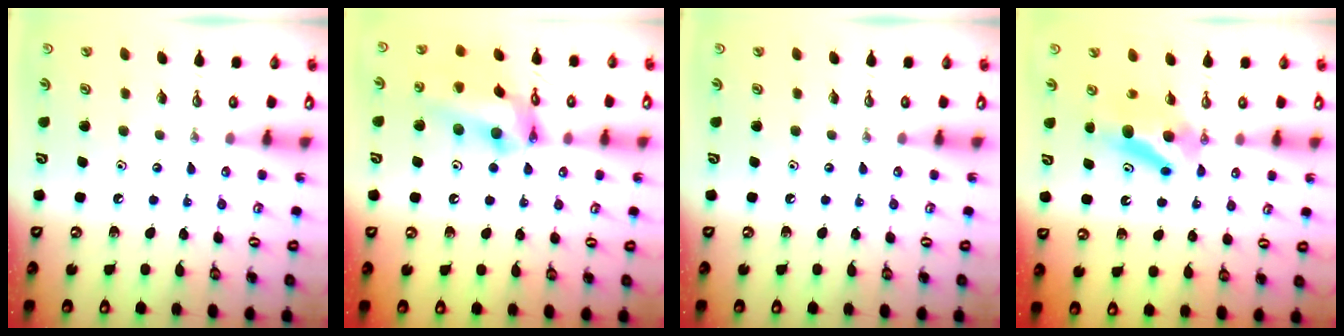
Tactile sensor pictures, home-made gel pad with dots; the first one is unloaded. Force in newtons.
{"total": 17.0, "press": 16.9, "slide": 2.0}
{"total": 0.0}
{"total": 6.8, "press": 6.3, "slide": 2.5}